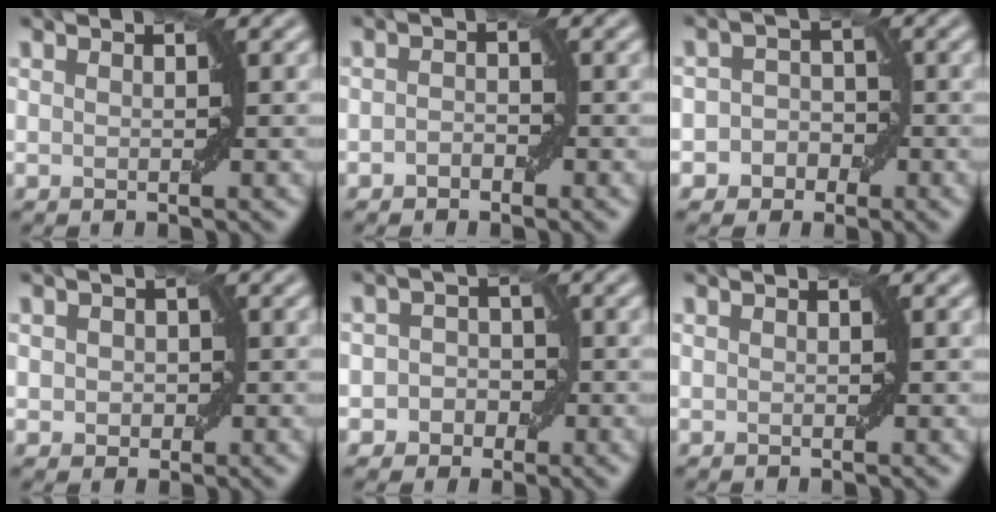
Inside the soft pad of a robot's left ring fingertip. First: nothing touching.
{"total": 1.1, "force": [-0.7, 0.7, 0.5], "torque": [-0.010, 0.004, -0.014]}
{"total": 3.6, "force": [-1.4, 3.2, 0.8], "torque": [0.025, 0.015, -0.035]}
{"total": 1.6, "force": [-0.1, 1.4, 0.8], "torque": [-0.005, -0.001, -0.003]}
{"total": 3.0, "force": [-1.0, 2.7, 0.8], "torque": [0.020, 0.008, -0.026]}
{"total": 0.0}